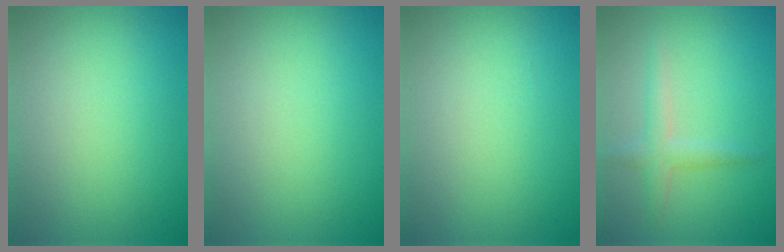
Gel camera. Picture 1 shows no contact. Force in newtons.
{"total": 0.0}
{"total": 0.0}
{"total": 2.1, "press": 2.1, "slide": 0.0}